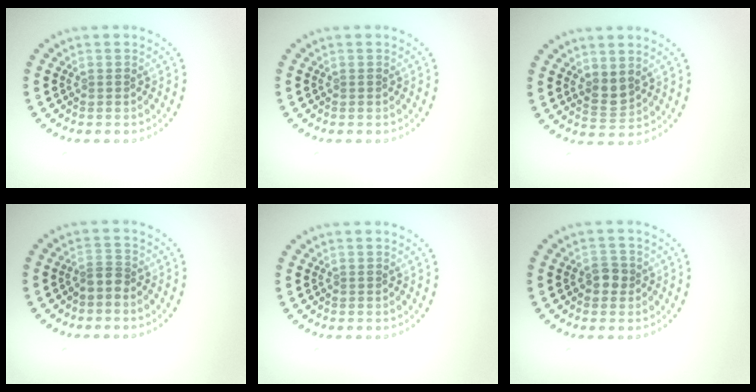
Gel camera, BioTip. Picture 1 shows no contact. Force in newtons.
{"total": 0.0}
{"total": 1.7, "press": 1.5, "slide": 0.8}
{"total": 1.2, "press": 0.9, "slide": 0.9}
{"total": 0.0}
{"total": 1.6, "press": 1.6, "slide": 0.5}